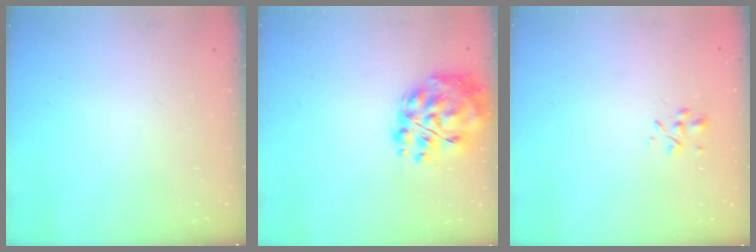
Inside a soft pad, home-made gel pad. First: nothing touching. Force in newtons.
{"total": 15.9, "press": 15.2, "slide": 4.7}
{"total": 1.3, "press": 1.2, "slide": 0.5}